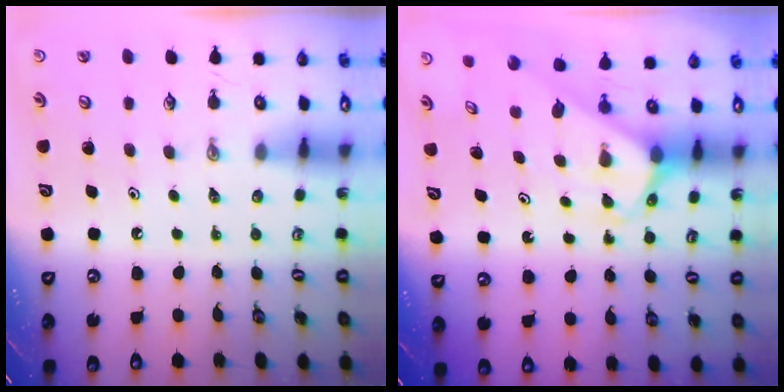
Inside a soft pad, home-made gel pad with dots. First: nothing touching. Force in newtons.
{"total": 2.4, "press": 2.4, "slide": 0.2}